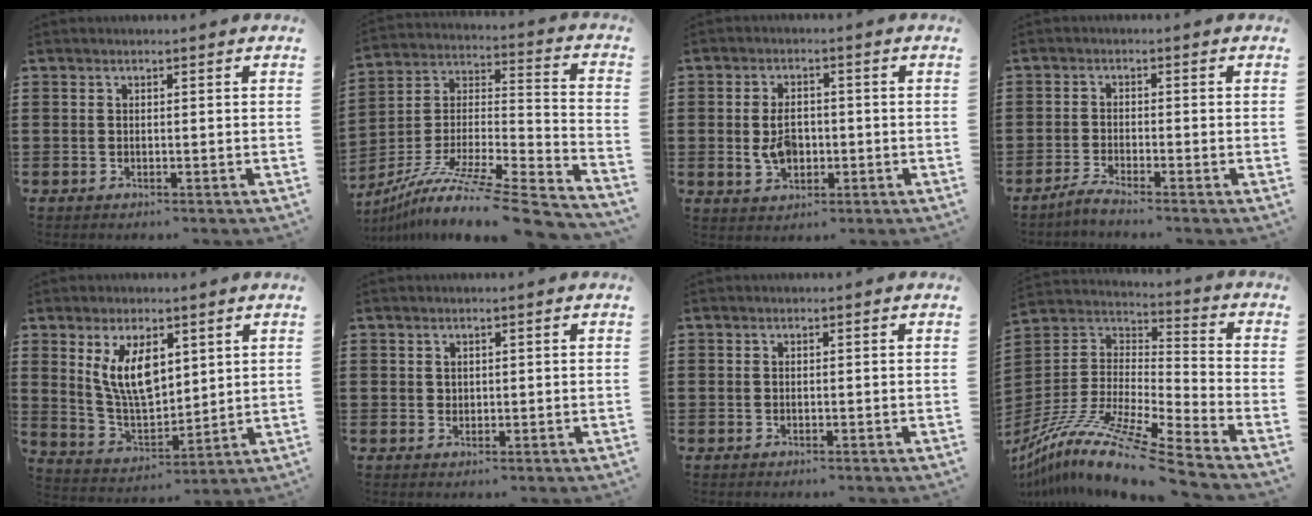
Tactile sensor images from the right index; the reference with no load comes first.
{"total": 10.3, "force": [-8.2, 0.6, 6.3], "torque": [-0.113, -0.009, -0.158]}
{"total": 4.9, "force": [-0.5, 3.0, 3.8], "torque": [-0.088, 0.000, -0.012]}
{"total": 2.2, "force": [-2.0, -0.3, 0.7], "torque": [-0.020, -0.001, -0.040]}
{"total": 9.1, "force": [3.8, 4.2, 7.1], "torque": [-0.157, 0.000, 0.069]}
{"total": 1.1, "force": [0.7, 0.8, 0.2], "torque": [-0.005, 0.002, 0.014]}
{"total": 0.0}
{"total": 13.7, "force": [-11.2, 0.3, 8.0], "torque": [-0.167, 0.003, -0.219]}